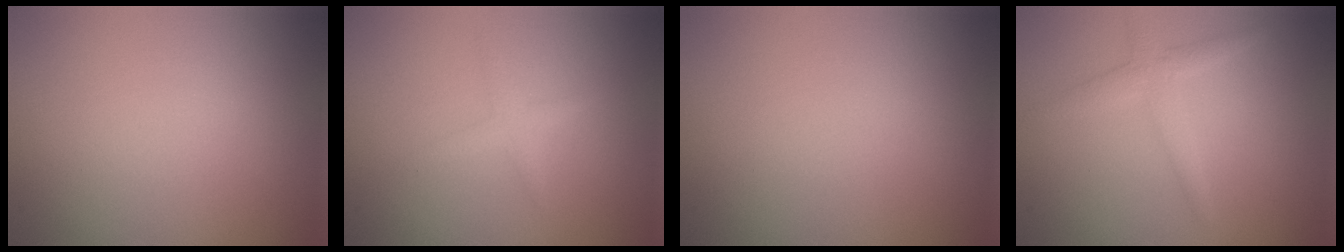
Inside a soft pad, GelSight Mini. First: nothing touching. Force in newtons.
{"total": 1.3, "press": 1.3, "slide": 0.1}
{"total": 0.0}
{"total": 2.2, "press": 2.1, "slide": 0.1}